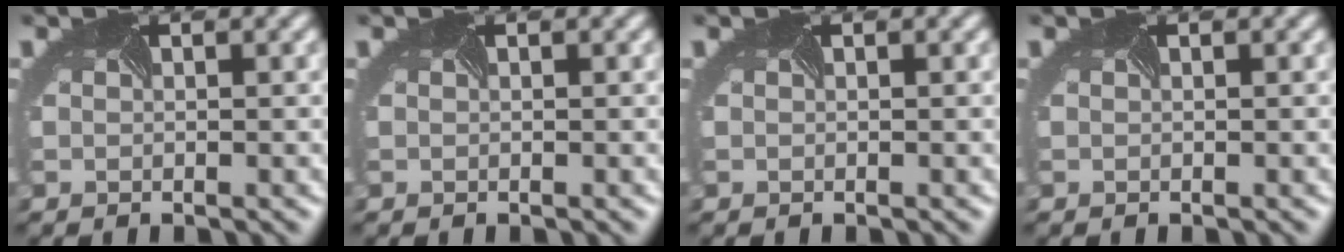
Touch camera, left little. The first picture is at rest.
{"total": 0.0}
{"total": 0.0}
{"total": 0.0}